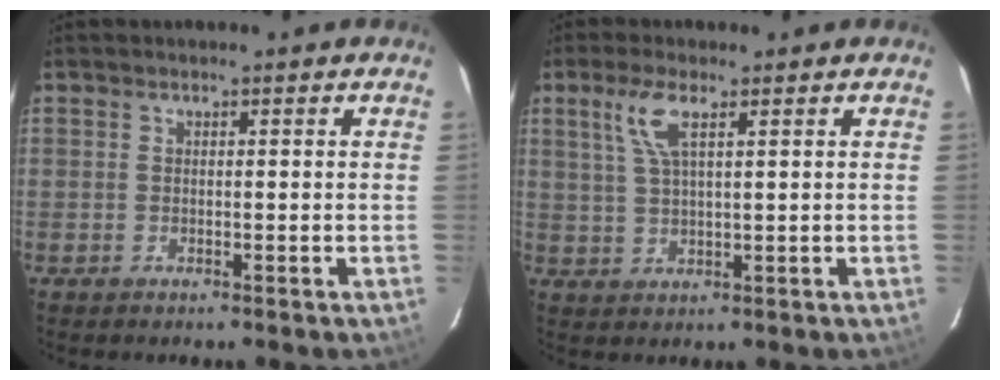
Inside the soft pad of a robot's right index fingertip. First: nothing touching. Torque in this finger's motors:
{"motor_torque": [0.32, -0.11, 0.28, 0.09]}